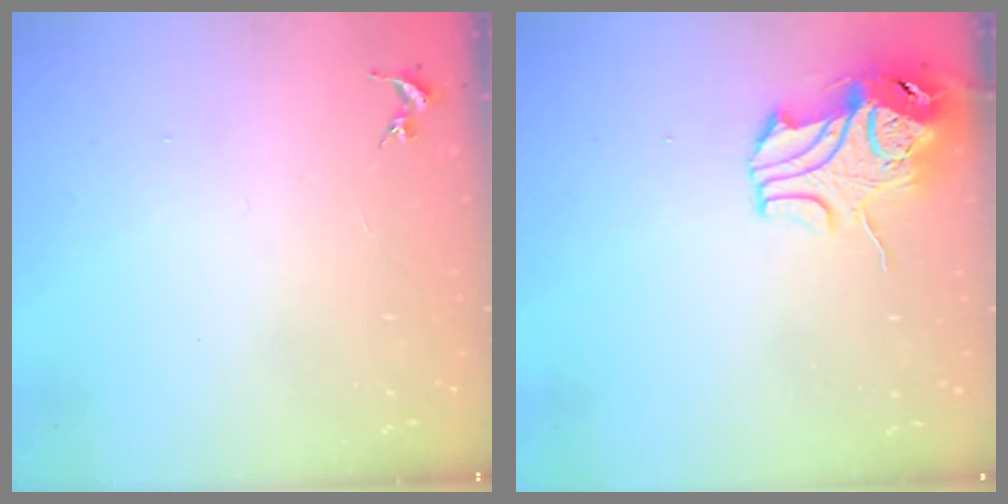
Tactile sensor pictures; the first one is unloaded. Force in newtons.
{"total": 10.5, "press": 10.4, "slide": 1.5}